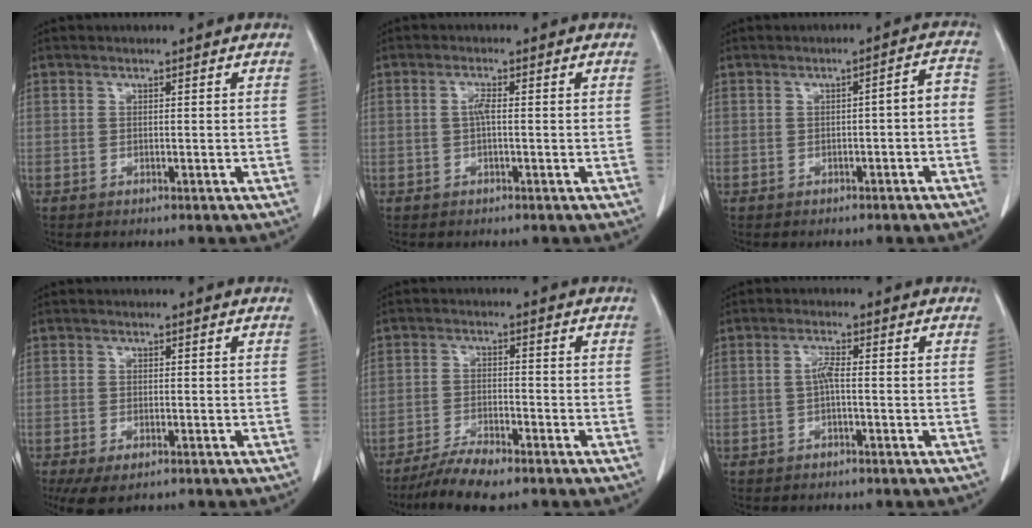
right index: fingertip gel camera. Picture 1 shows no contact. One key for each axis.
{"total": 1.8, "fx": 0.0, "fy": 0.3, "fz": 1.8, "tx": -0.038, "ty": 0.005, "tz": 0.001}
{"total": 3.4, "fx": -1.2, "fy": 0.8, "fz": 3.1, "tx": -0.038, "ty": 0.019, "tz": -0.016}
{"total": 4.6, "fx": -2.8, "fy": 2.0, "fz": 3.0, "tx": -0.054, "ty": -0.012, "tz": -0.043}
{"total": 6.2, "fx": -5.0, "fy": 0.7, "fz": 3.6, "tx": -0.067, "ty": -0.018, "tz": -0.093}
{"total": 2.0, "fx": -0.3, "fy": 0.2, "fz": 2.0, "tx": -0.038, "ty": 0.003, "tz": -0.006}